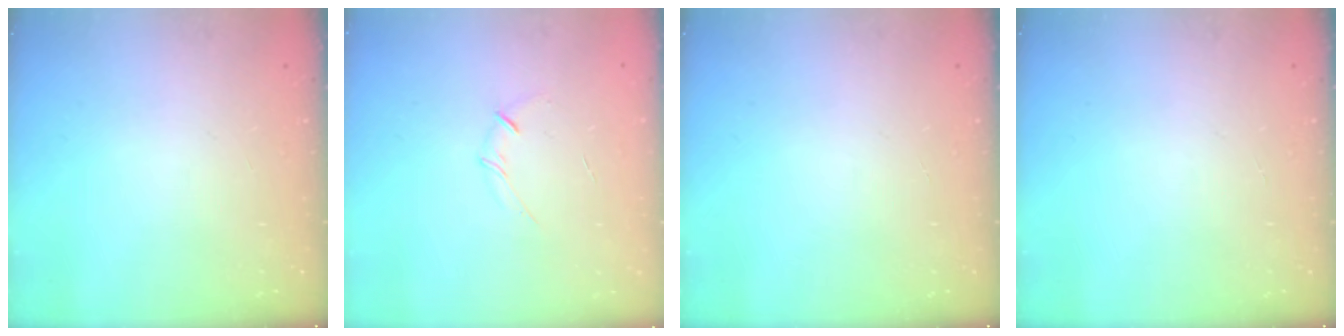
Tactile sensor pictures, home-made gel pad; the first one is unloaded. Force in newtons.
{"total": 4.1, "press": 4.0, "slide": 0.9}
{"total": 0.0}
{"total": 0.0}